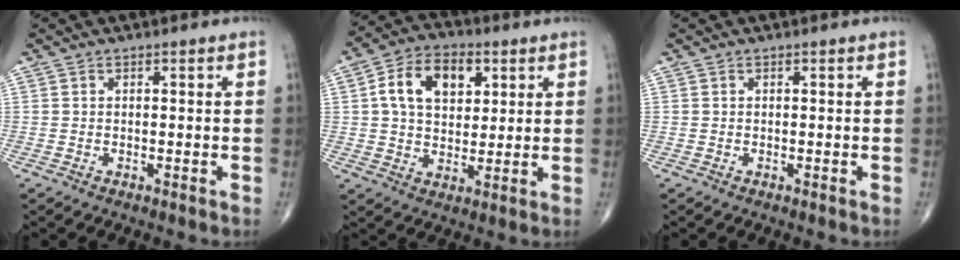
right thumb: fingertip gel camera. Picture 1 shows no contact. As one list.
[{"total": 12.2, "force": [3.6, 8.0, 8.5], "torque": [-0.121, 0.001, 0.057]}, {"total": 0.0}]